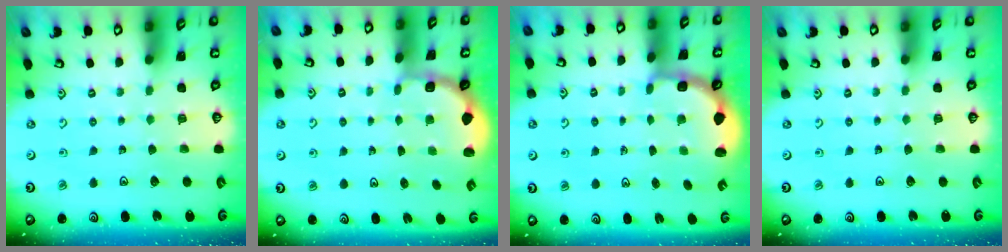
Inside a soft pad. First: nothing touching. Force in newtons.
{"total": 1.8, "press": 1.7, "slide": 0.7}
{"total": 3.0, "press": 2.0, "slide": 2.2}
{"total": 0.0}